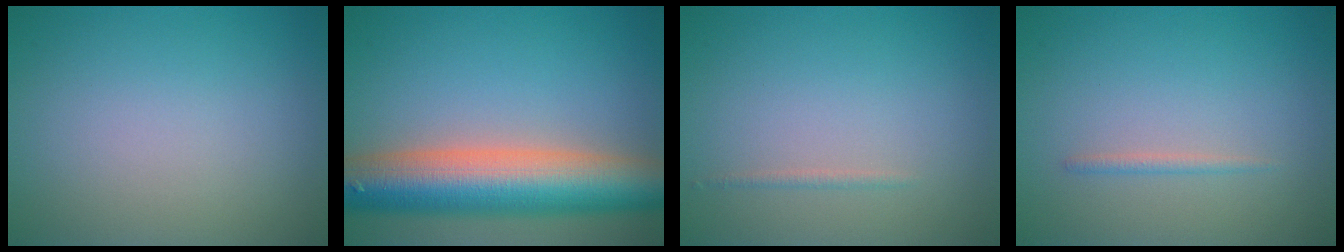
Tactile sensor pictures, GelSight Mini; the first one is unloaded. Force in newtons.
{"total": 11.3, "press": 11.3, "slide": 0.7}
{"total": 0.6, "press": 0.6, "slide": 0.0}
{"total": 0.8, "press": 0.8, "slide": 0.0}